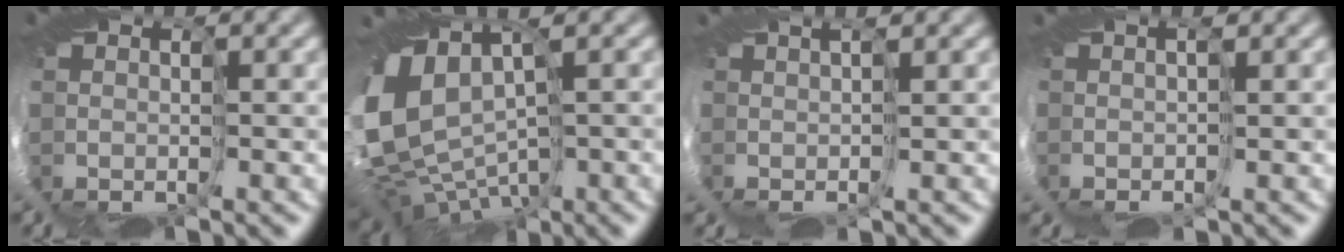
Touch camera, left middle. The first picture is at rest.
{"total": 8.3, "force": [-1.3, 5.3, 6.2], "torque": [-0.131, -0.022, -0.006]}
{"total": 2.7, "force": [1.4, -2.1, -0.8], "torque": [0.025, 0.021, 0.001]}
{"total": 1.7, "force": [0.6, -1.6, -0.4], "torque": [0.028, 0.013, -0.010]}